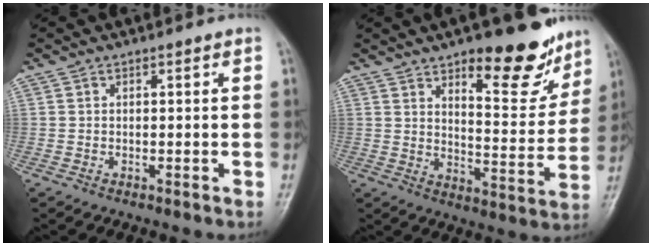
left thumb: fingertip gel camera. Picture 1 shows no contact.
{"total": 15.7, "force": [10.4, 5.7, 10.3], "torque": [-0.091, -0.071, 0.154]}